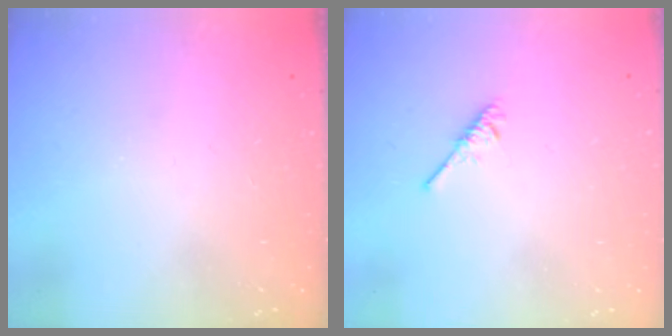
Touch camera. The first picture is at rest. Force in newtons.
{"total": 1.9, "press": 1.9, "slide": 0.4}